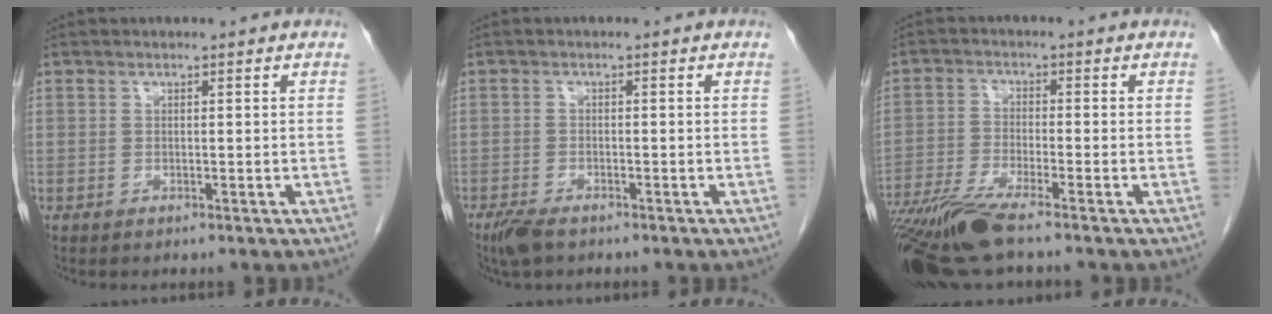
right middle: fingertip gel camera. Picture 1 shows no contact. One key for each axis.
{"total": 3.6, "fx": -2.7, "fy": 1.2, "fz": 2.0, "tx": -0.042, "ty": -0.007, "tz": -0.045}
{"total": 9.2, "fx": -7.1, "fy": 0.0, "fz": 5.8, "tx": -0.108, "ty": -0.026, "tz": -0.130}